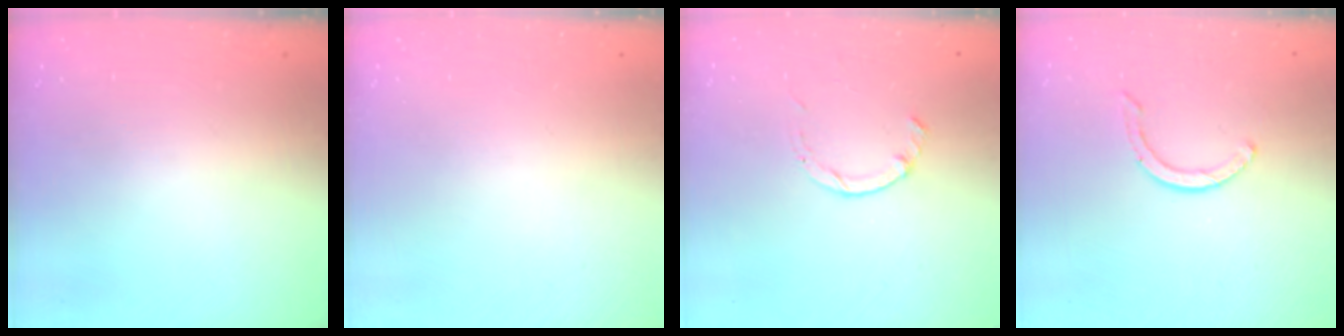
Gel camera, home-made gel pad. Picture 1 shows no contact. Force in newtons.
{"total": 0.0}
{"total": 1.0, "press": 1.0, "slide": 0.3}
{"total": 2.9, "press": 2.9, "slide": 0.4}